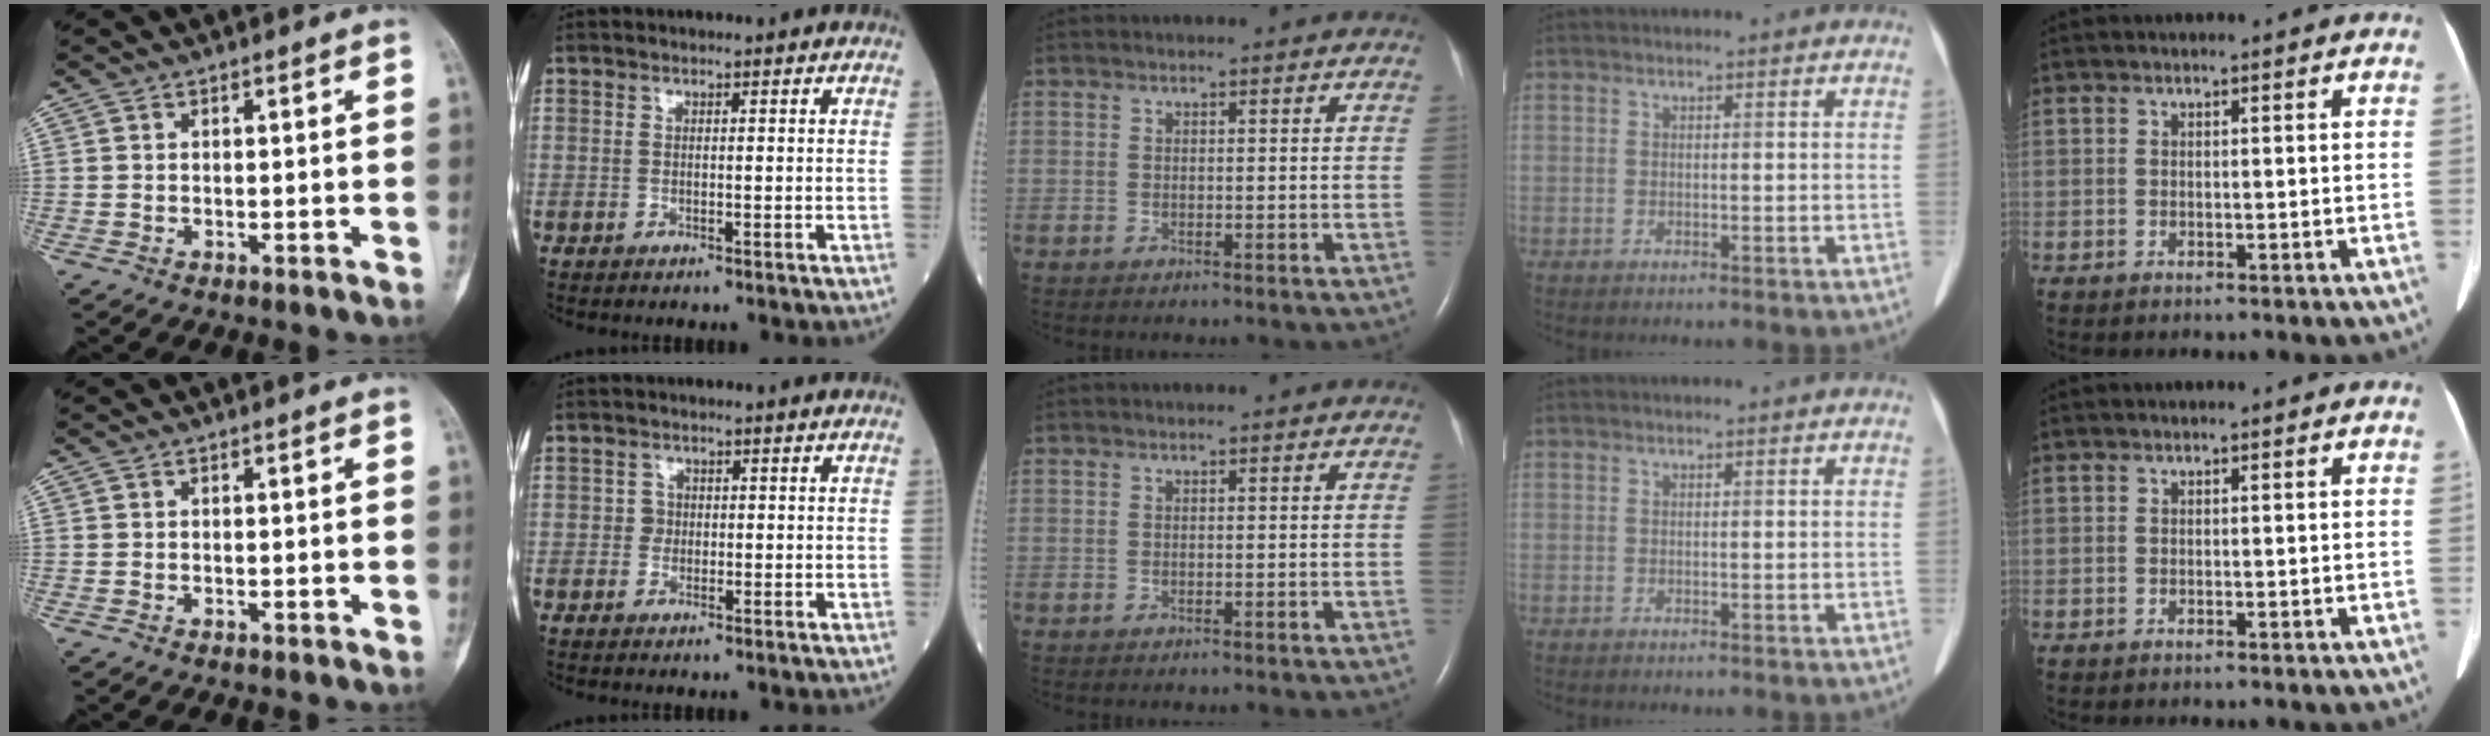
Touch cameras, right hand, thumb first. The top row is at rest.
{"index": {"total": 1.0, "force": [0.0, 1.0, 0.1], "torque": [0.002, 0.005, 0.001]}}